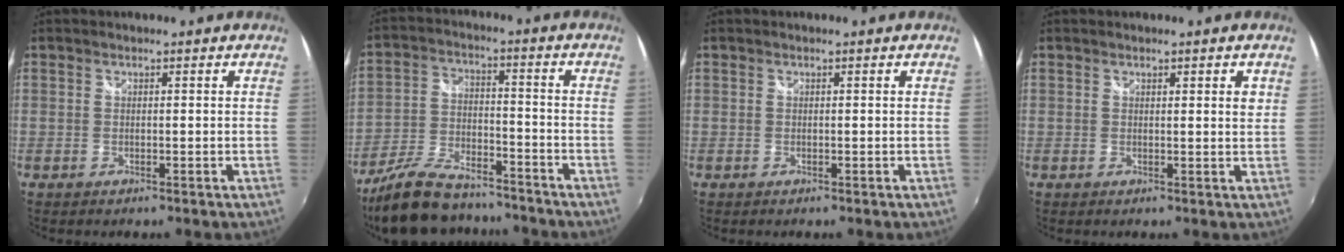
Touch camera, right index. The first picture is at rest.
{"total": 16.9, "force": [-14.2, 5.5, 7.4], "torque": [-0.164, -0.014, -0.238]}
{"total": 0.0}
{"total": 2.2, "force": [1.4, 0.0, 1.7], "torque": [-0.022, 0.004, 0.018]}